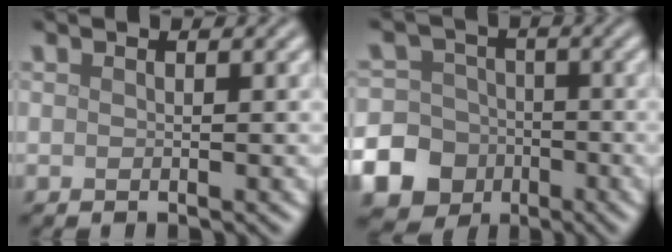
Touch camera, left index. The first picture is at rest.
{"total": 14.5, "force": [-5.4, 13.2, 2.6], "torque": [-0.084, -0.033, -0.114]}